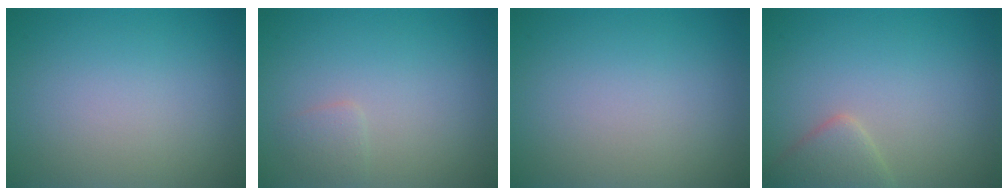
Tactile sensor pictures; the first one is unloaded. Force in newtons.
{"total": 1.0, "press": 1.0, "slide": 0.0}
{"total": 0.0}
{"total": 2.4, "press": 2.4, "slide": 0.1}